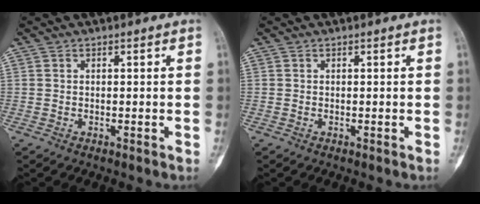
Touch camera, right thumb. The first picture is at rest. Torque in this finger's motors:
{"motor_torque": [0.04, -0.04, 0.00, 0.00, 0.00]}